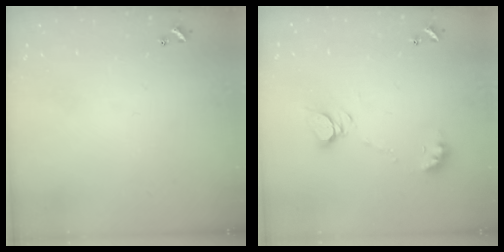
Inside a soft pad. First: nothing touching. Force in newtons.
{"total": 7.9, "press": 7.8, "slide": 0.7}